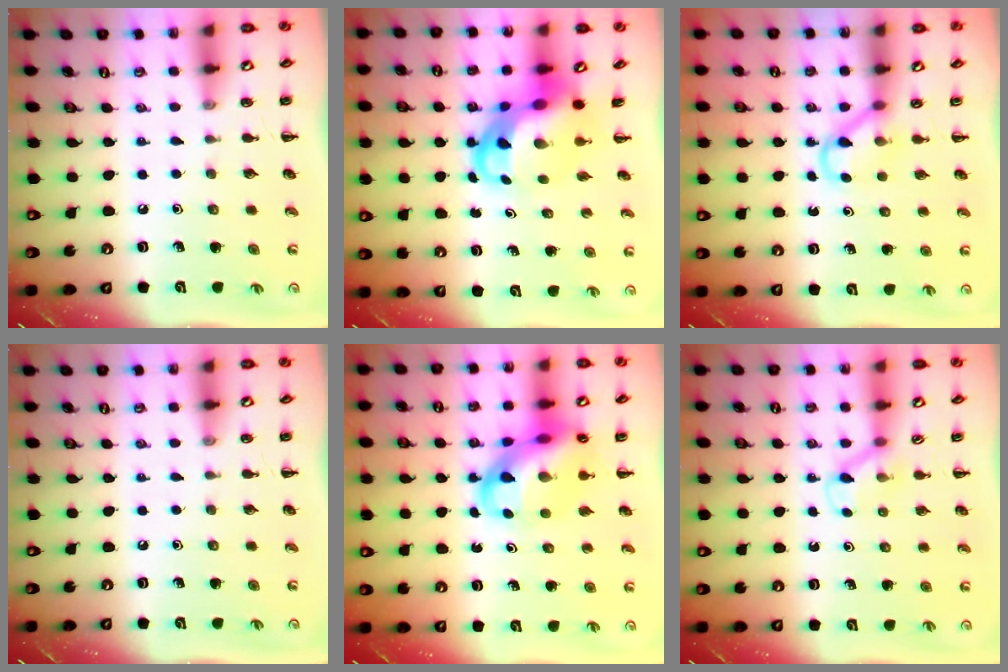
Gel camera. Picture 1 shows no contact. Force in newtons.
{"total": 6.4, "press": 6.2, "slide": 1.4}
{"total": 2.9, "press": 2.8, "slide": 0.9}
{"total": 0.0}
{"total": 14.1, "press": 13.7, "slide": 3.6}
{"total": 2.9, "press": 2.7, "slide": 1.1}